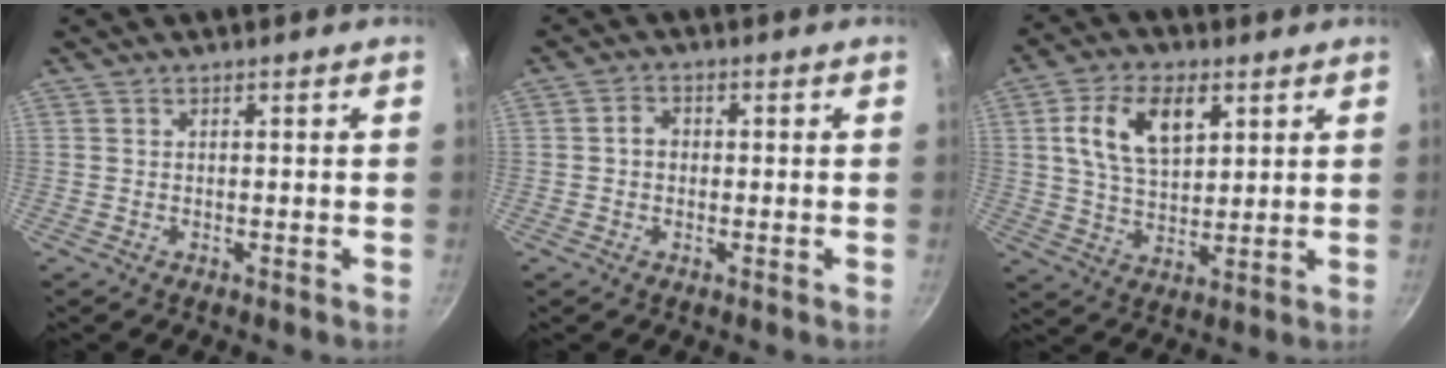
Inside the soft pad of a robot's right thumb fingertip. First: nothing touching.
{"total": 2.7, "force": [-0.1, 2.2, 1.5], "torque": [-0.017, 0.011, -0.003]}
{"total": 12.1, "force": [4.2, 7.2, 8.8], "torque": [-0.142, -0.009, 0.074]}